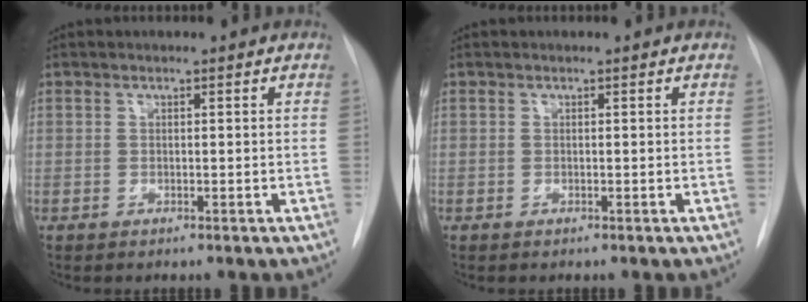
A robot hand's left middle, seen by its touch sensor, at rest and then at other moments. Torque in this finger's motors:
{"motor_torque": [0.00, 0.00, 0.00, 0.00]}